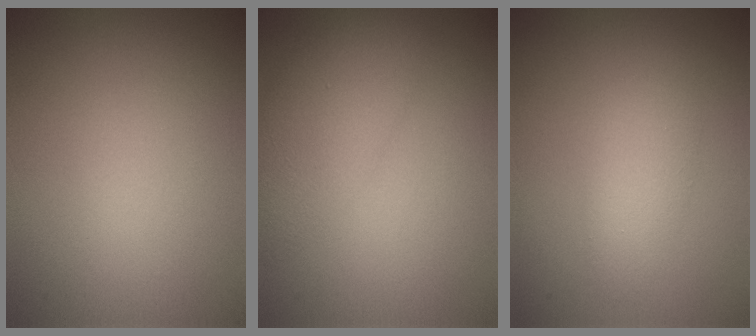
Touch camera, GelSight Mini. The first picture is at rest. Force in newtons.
{"total": 4.5, "press": 4.5, "slide": 0.2}
{"total": 2.6, "press": 2.6, "slide": 0.1}